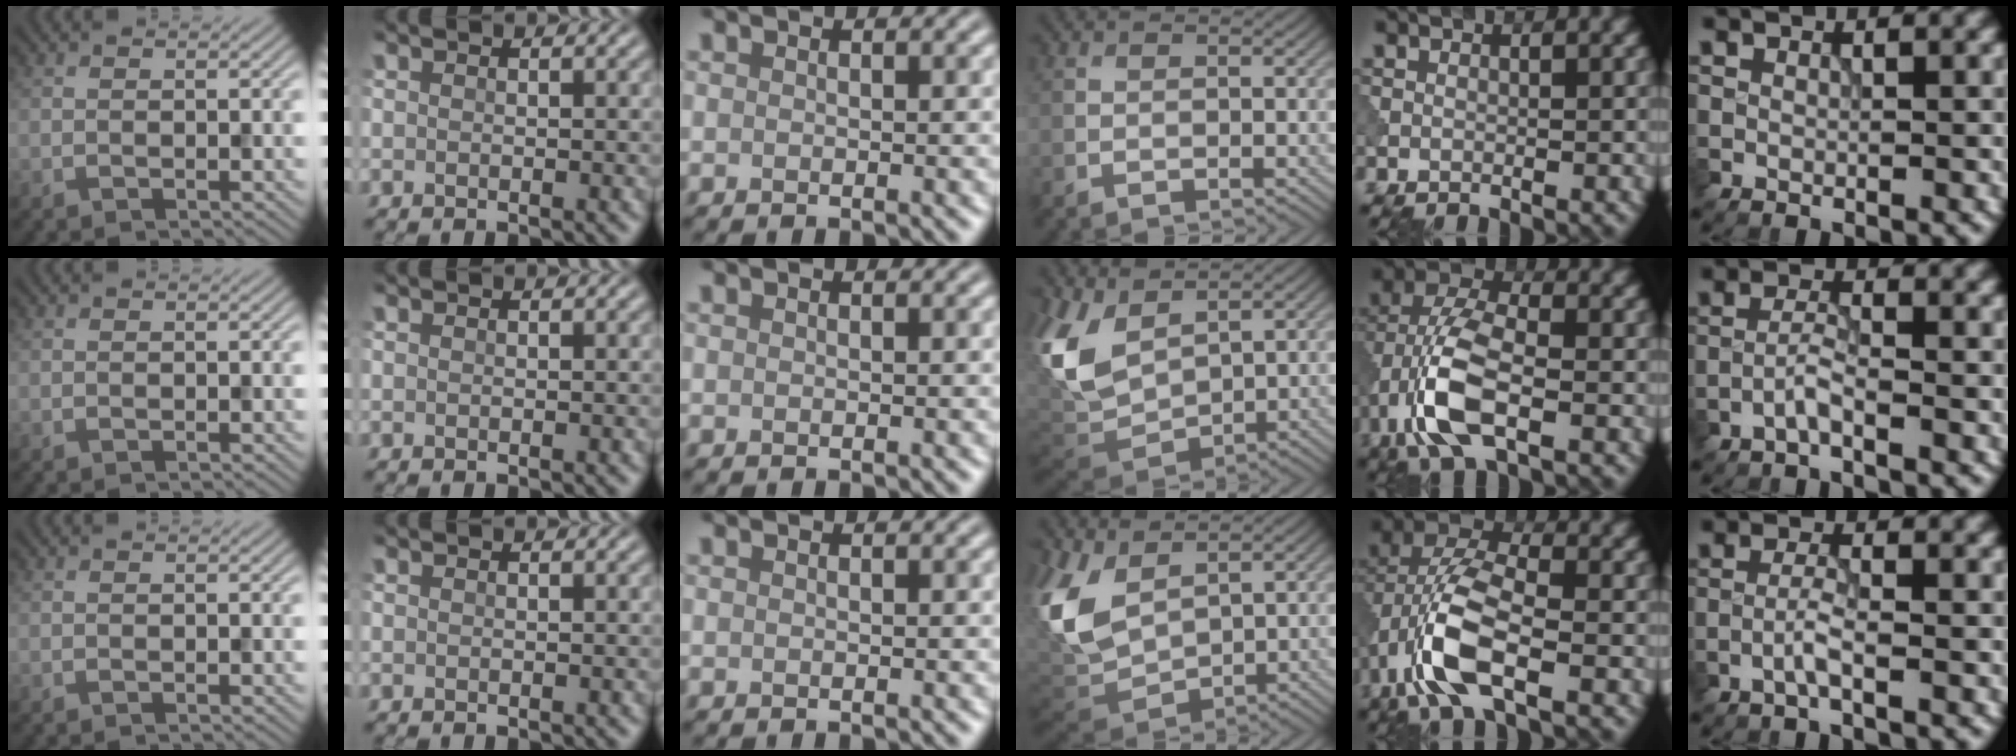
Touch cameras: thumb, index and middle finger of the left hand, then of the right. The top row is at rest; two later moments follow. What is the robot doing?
{"motion": "wipe", "object": "makeup brush"}